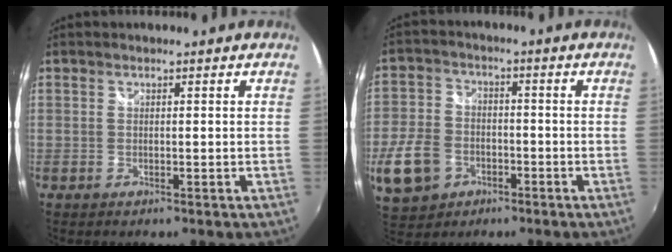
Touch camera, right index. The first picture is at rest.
{"total": 11.9, "force": [-4.5, 9.0, 6.2], "torque": [-0.165, 0.005, -0.077]}